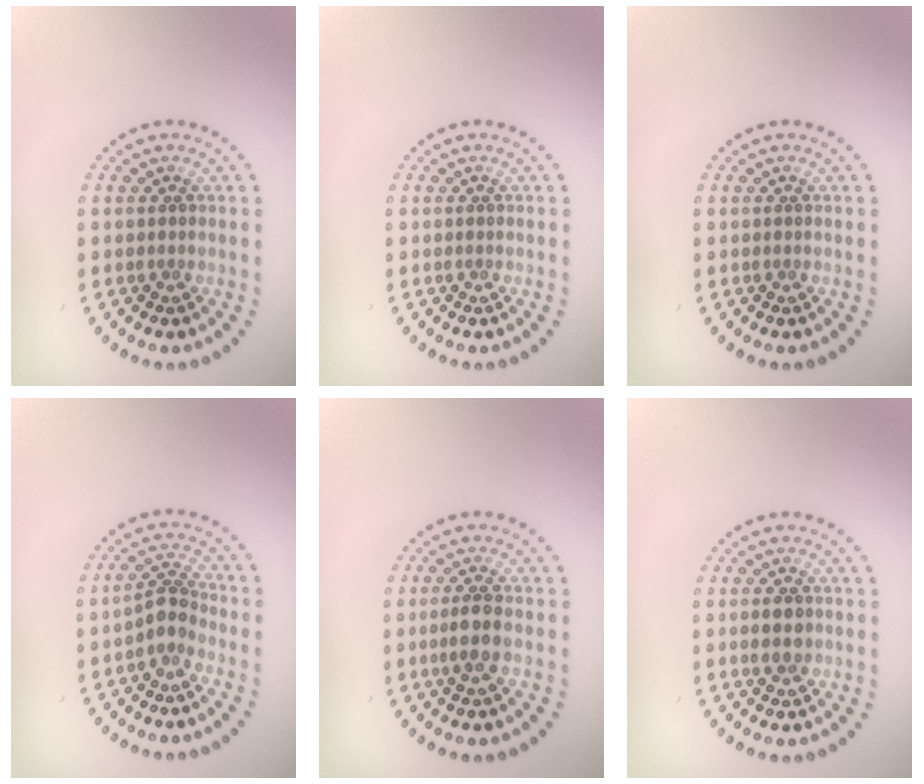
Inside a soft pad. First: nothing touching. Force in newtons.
{"total": 0.0}
{"total": 0.0}
{"total": 2.3, "press": 1.9, "slide": 1.4}
{"total": 2.1, "press": 1.9, "slide": 0.9}
{"total": 2.2, "press": 2.2, "slide": 0.1}